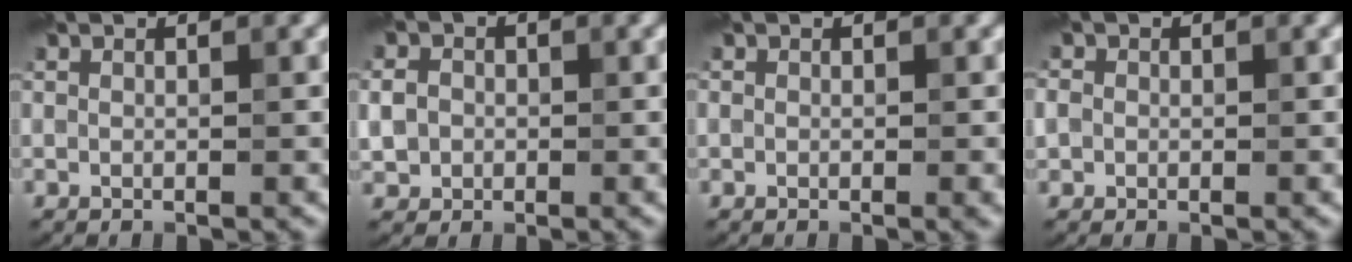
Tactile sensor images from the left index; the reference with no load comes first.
{"total": 3.2, "force": [-0.2, 2.9, 1.3], "torque": [-0.018, 0.012, -0.014]}
{"total": 1.1, "force": [-0.1, 0.8, 0.8], "torque": [-0.001, 0.000, -0.003]}
{"total": 3.2, "force": [0.4, 2.9, 1.4], "torque": [-0.016, 0.028, -0.025]}